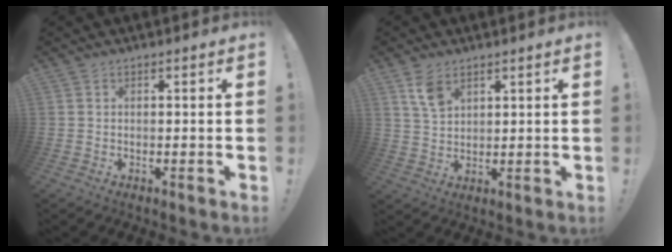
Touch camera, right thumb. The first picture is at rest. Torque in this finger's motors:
{"motor_torque": [0.70, 1.32, 0.14, 0.35, -0.01]}